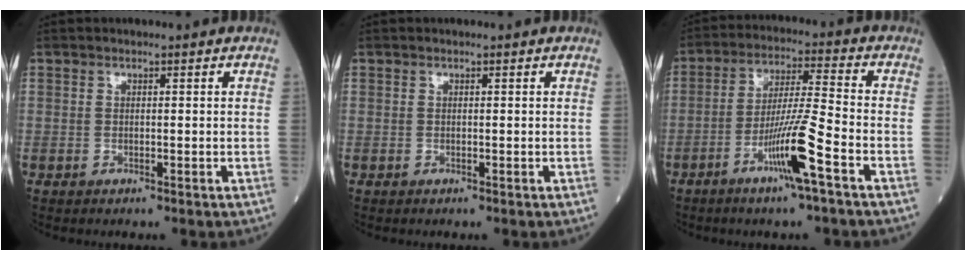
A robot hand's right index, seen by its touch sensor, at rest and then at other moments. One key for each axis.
{"total": 0.0}
{"total": 10.0, "fx": -4.8, "fy": -0.8, "fz": 8.7, "tx": -0.165, "ty": -0.007, "tz": -0.090}